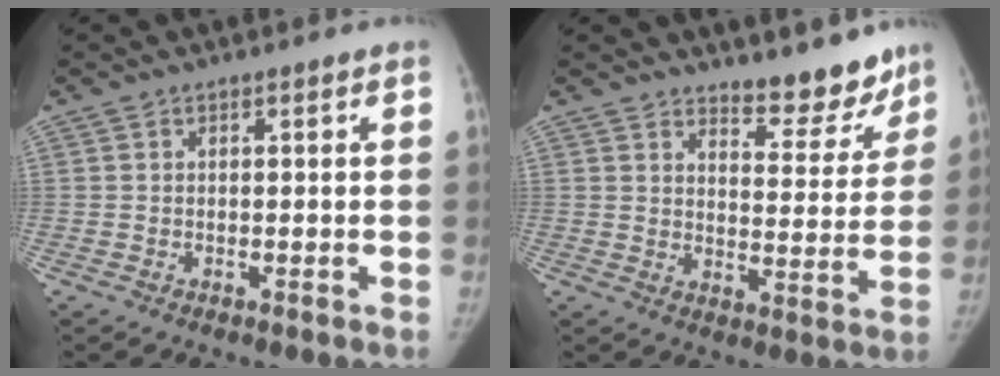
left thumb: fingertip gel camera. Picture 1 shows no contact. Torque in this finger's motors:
{"motor_torque": [-0.01, 0.02, -0.01, 0.02, 0.00]}